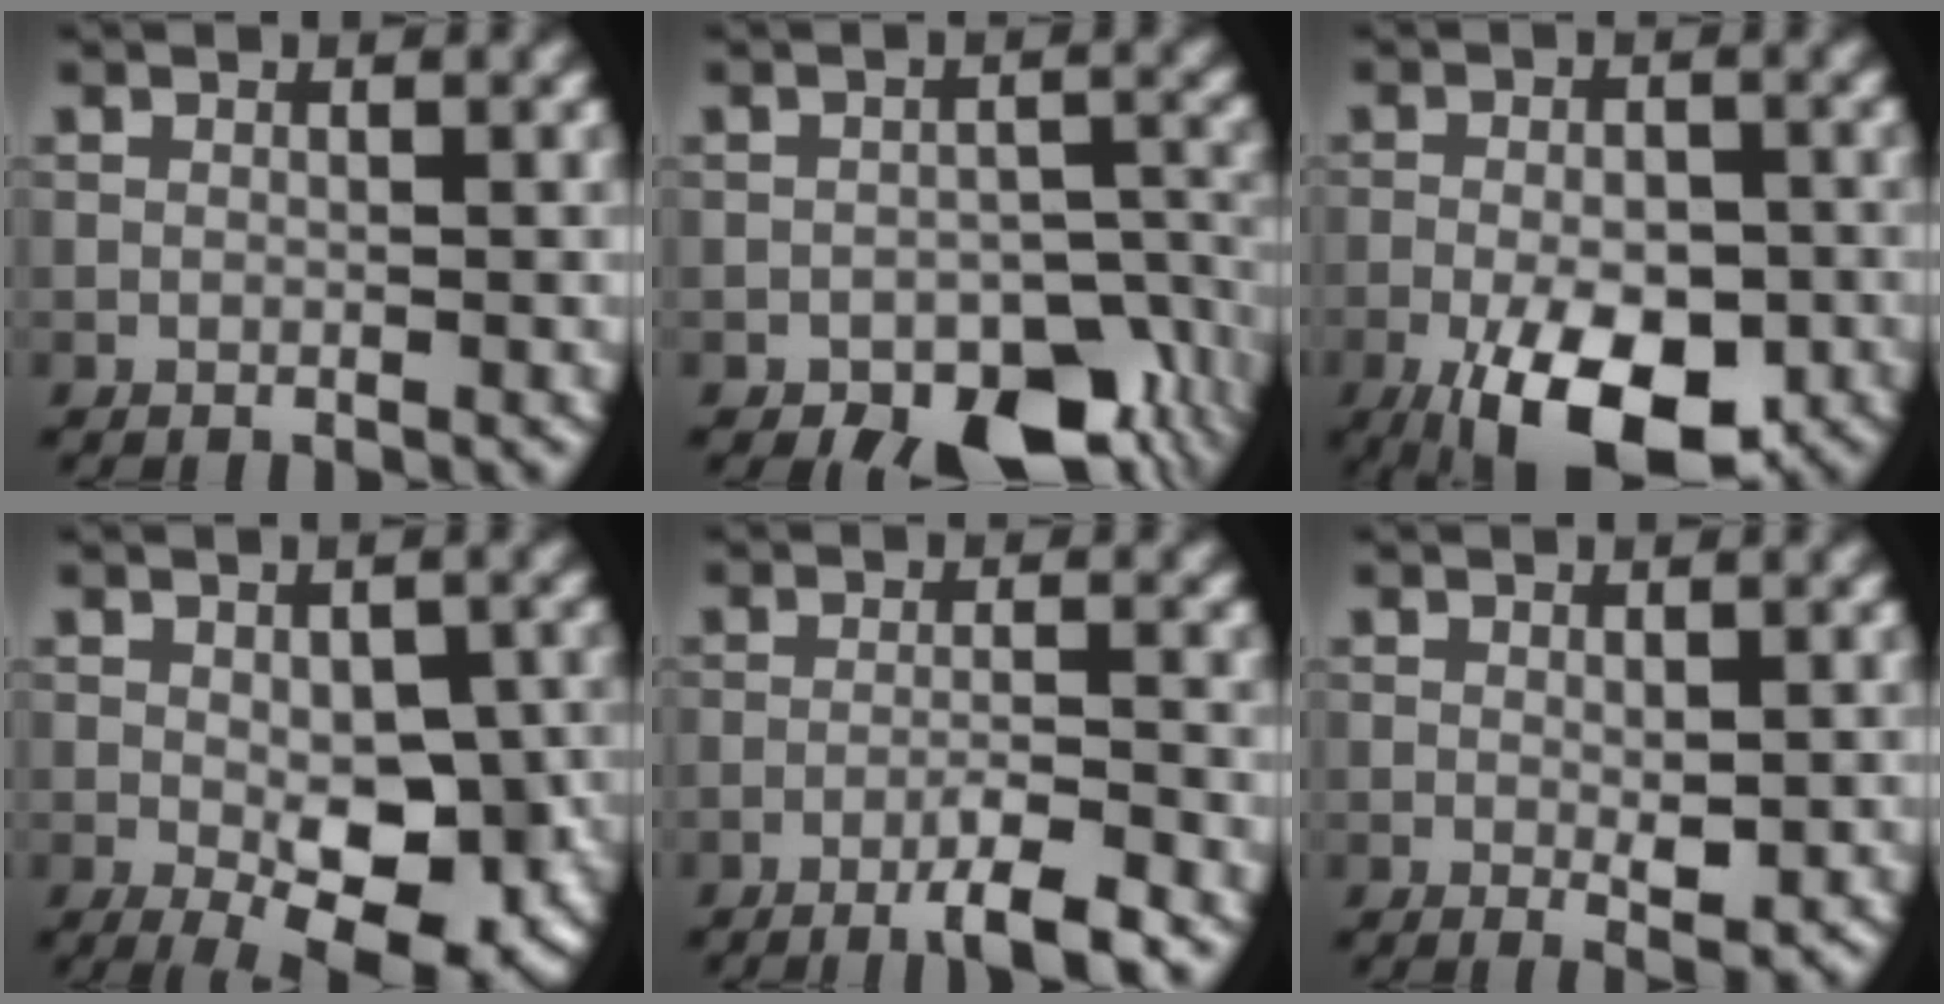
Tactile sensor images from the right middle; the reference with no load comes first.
{"total": 9.0, "force": [-5.4, 4.8, 5.3], "torque": [-0.053, -0.020, -0.070]}
{"total": 9.9, "force": [-4.9, 4.4, 7.4], "torque": [-0.120, -0.011, -0.081]}
{"total": 7.9, "force": [-2.2, 3.7, 6.7], "torque": [-0.101, -0.016, -0.024]}
{"total": 4.2, "force": [-2.6, 0.5, 3.2], "torque": [-0.050, 0.005, -0.052]}
{"total": 1.7, "force": [-0.1, 0.6, 1.6], "torque": [-0.022, -0.007, 0.001]}